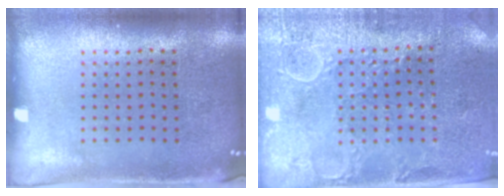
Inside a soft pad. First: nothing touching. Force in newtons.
{"total": 2.8, "press": 2.7, "slide": 0.7}